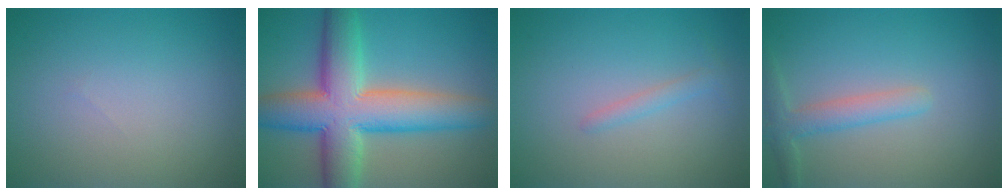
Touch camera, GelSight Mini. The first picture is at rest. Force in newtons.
{"total": 11.2, "press": 11.1, "slide": 0.4}
{"total": 1.1, "press": 1.1, "slide": 0.1}
{"total": 2.5, "press": 2.5, "slide": 0.0}